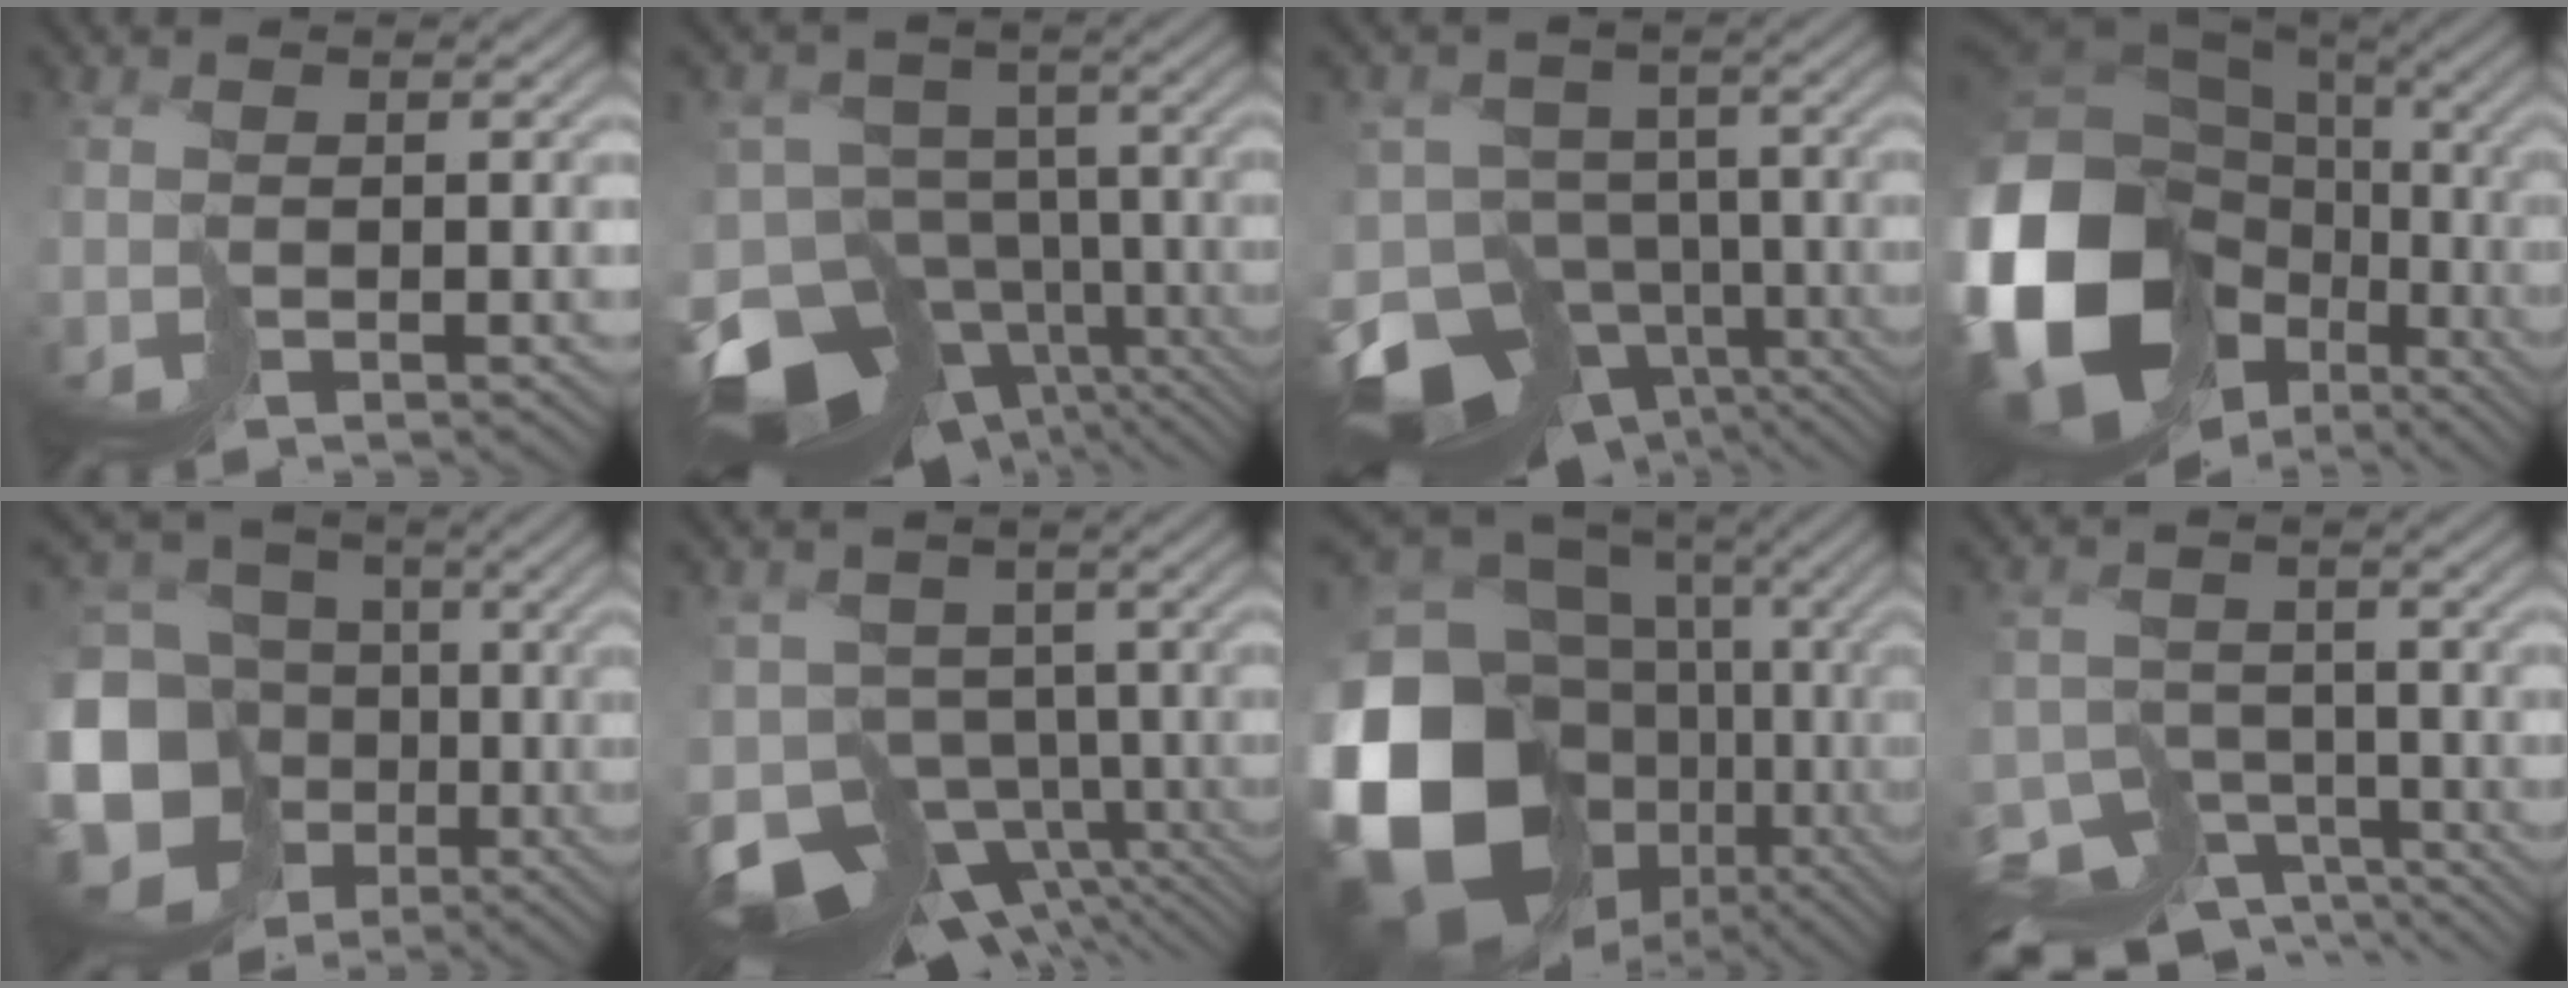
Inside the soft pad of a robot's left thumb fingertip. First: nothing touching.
{"total": 15.8, "force": [-10.2, 9.1, 7.9], "torque": [-0.175, -0.020, -0.132]}
{"total": 14.3, "force": [-9.0, 8.8, 6.9], "torque": [-0.157, -0.022, -0.109]}
{"total": 20.2, "force": [-4.0, 15.6, 12.1], "torque": [-0.339, -0.060, -0.026]}
{"total": 19.0, "force": [-5.5, 16.5, 7.7], "torque": [-0.231, -0.043, -0.091]}
{"total": 11.5, "force": [-6.3, 7.2, 6.3], "torque": [-0.142, -0.020, -0.096]}
{"total": 20.7, "force": [-3.6, 16.5, 11.9], "torque": [-0.296, -0.044, -0.053]}
{"total": 11.3, "force": [-9.4, 5.2, 3.6], "torque": [-0.069, -0.019, -0.135]}